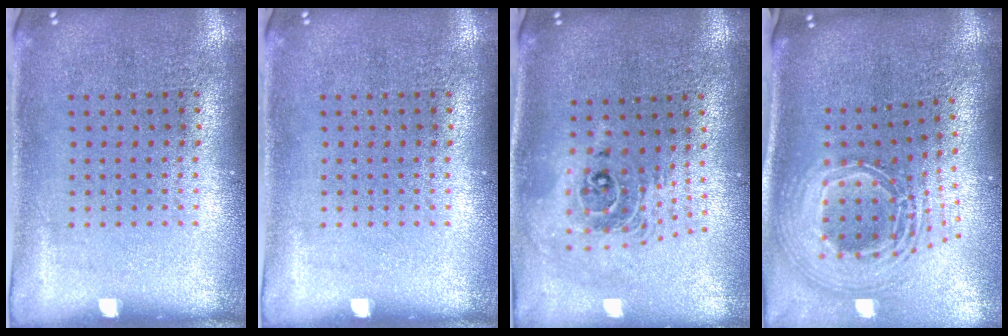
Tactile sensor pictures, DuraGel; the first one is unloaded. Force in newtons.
{"total": 0.0}
{"total": 2.0, "press": 1.6, "slide": 1.3}
{"total": 2.8, "press": 1.9, "slide": 2.0}